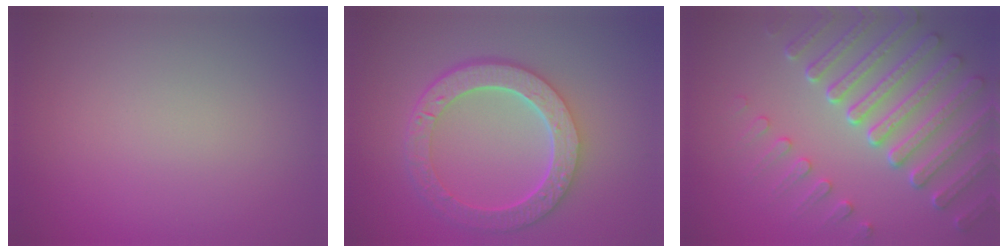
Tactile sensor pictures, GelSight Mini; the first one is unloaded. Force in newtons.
{"total": 6.4, "press": 4.9, "slide": 4.2}
{"total": 7.4, "press": 5.7, "slide": 4.8}